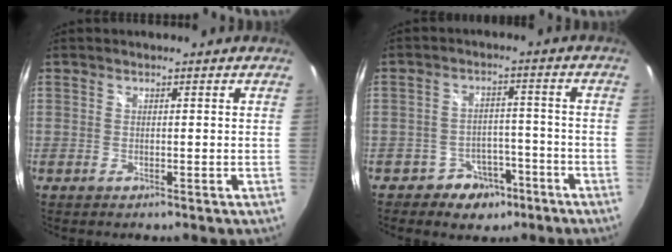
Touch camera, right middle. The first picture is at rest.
{"total": 6.7, "force": [-4.4, 4.8, 1.4], "torque": [-0.034, 0.021, -0.054]}